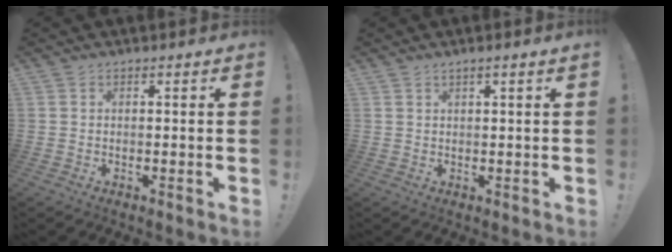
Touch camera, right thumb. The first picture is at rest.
{"total": 1.6, "force": [0.9, -0.3, 1.3], "torque": [-0.029, 0.001, 0.015]}